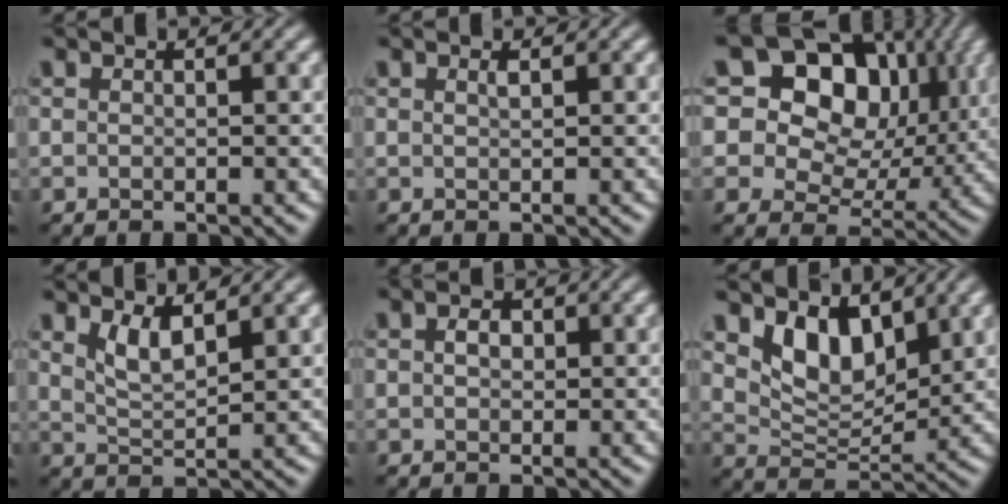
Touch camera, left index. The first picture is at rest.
{"total": 0.6, "force": [0.4, 0.2, 0.5], "torque": [-0.007, 0.001, 0.006]}
{"total": 15.7, "force": [6.5, 11.2, 8.8], "torque": [-0.158, 0.065, 0.090]}
{"total": 2.5, "force": [1.7, 0.7, 1.8], "torque": [-0.036, -0.009, 0.036]}
{"total": 1.6, "force": [0.3, 1.1, 1.1], "torque": [-0.020, 0.003, 0.000]}
{"total": 4.8, "force": [2.9, 2.7, 2.8], "torque": [-0.062, -0.018, 0.050]}